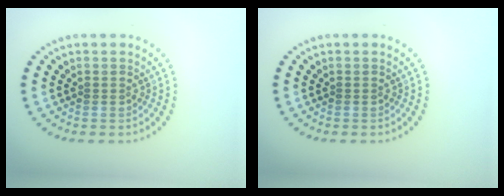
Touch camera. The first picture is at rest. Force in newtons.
{"total": 0.0}